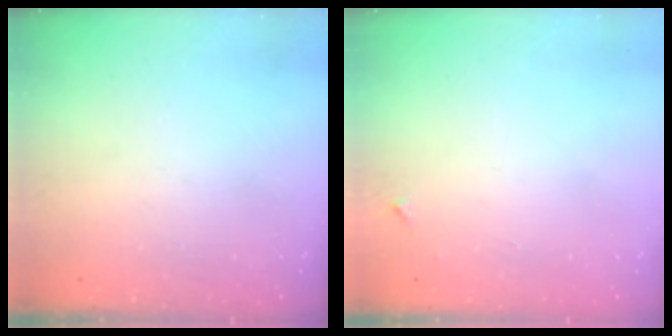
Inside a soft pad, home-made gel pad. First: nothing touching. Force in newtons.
{"total": 3.3, "press": 3.3, "slide": 0.4}